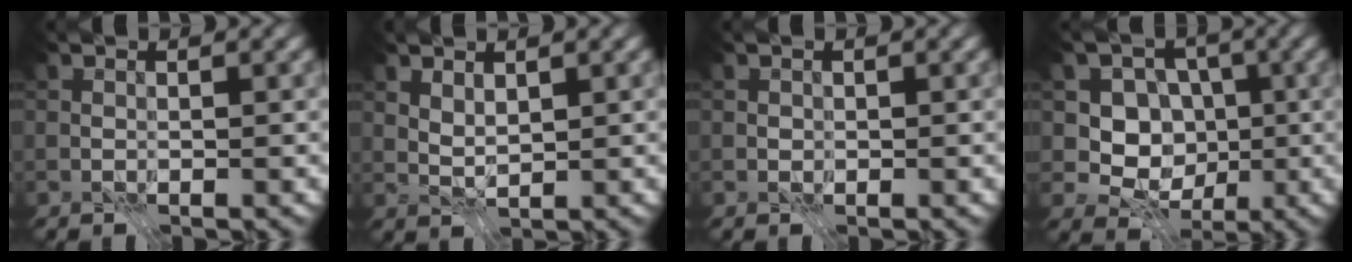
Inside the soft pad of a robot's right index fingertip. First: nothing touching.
{"total": 1.5, "force": [0.9, 0.6, 1.1], "torque": [-0.021, -0.004, 0.019]}
{"total": 0.0}
{"total": 7.0, "force": [0.3, 6.2, 3.2], "torque": [-0.037, 0.011, -0.018]}